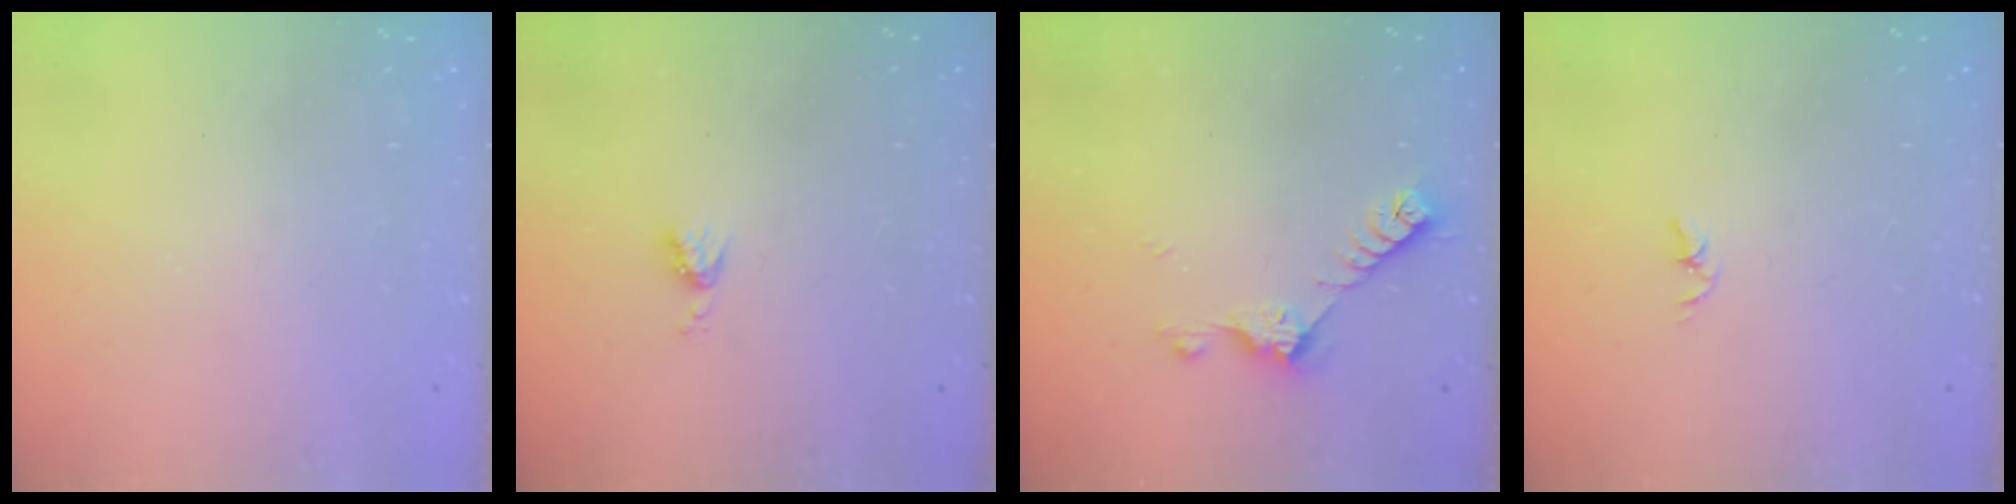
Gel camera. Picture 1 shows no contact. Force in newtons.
{"total": 4.3, "press": 4.3, "slide": 0.5}
{"total": 7.2, "press": 7.2, "slide": 0.9}
{"total": 1.8, "press": 1.7, "slide": 0.3}